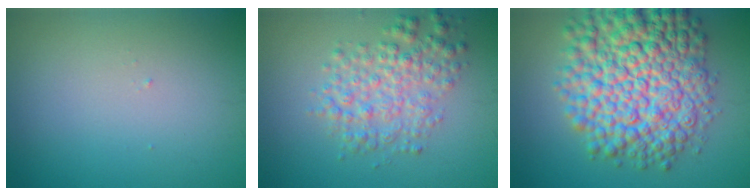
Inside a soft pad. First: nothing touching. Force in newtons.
{"total": 4.2, "press": 4.2, "slide": 0.1}
{"total": 12.4, "press": 12.4, "slide": 0.3}